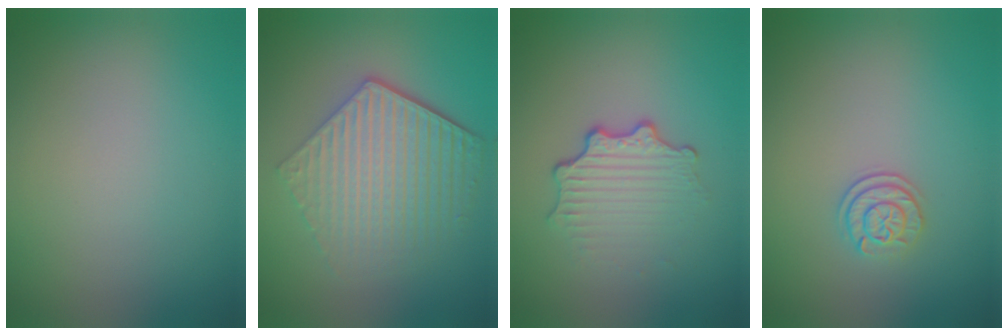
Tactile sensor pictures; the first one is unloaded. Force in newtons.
{"total": 6.2, "press": 4.5, "slide": 4.3}
{"total": 3.4, "press": 2.4, "slide": 2.5}
{"total": 2.0, "press": 1.8, "slide": 0.9}